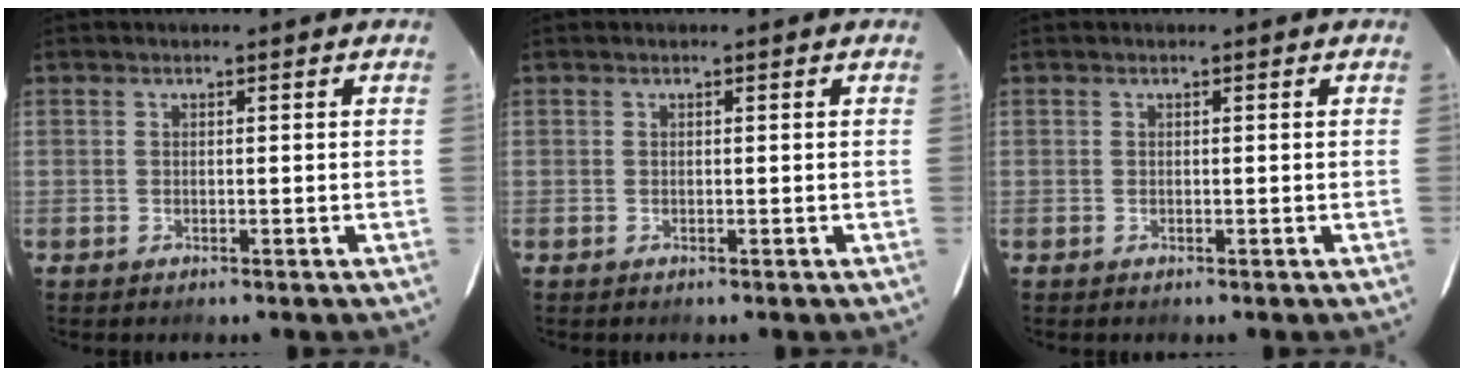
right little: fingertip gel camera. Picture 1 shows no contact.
{"total": 0.0}
{"total": 0.0}